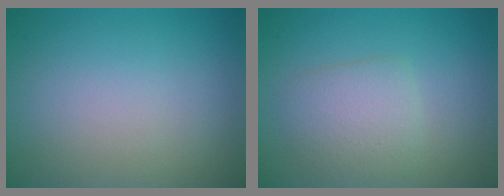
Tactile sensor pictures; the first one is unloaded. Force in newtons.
{"total": 2.9, "press": 2.9, "slide": 0.2}